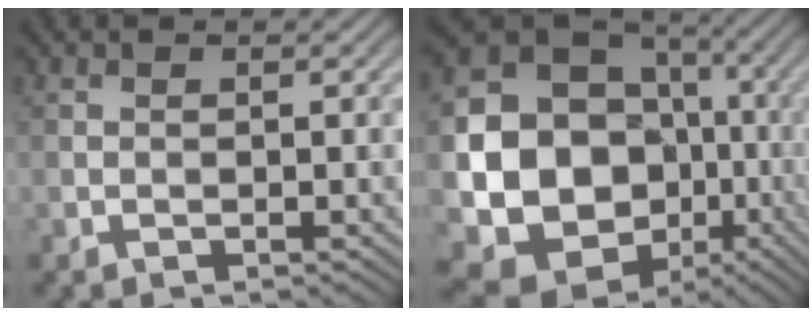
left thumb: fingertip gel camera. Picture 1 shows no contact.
{"total": 19.0, "force": [-3.1, 16.3, 9.1], "torque": [-0.189, -0.054, -0.046]}